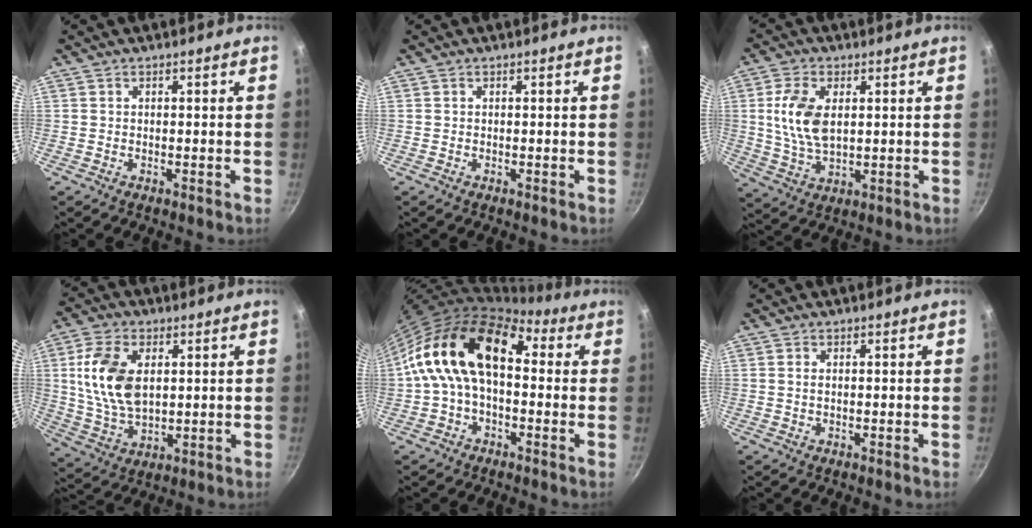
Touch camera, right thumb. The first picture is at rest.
{"total": 0.0}
{"total": 10.2, "force": [2.0, 5.9, 8.1], "torque": [-0.153, -0.008, 0.039]}
{"total": 13.7, "force": [2.8, 8.4, 10.5], "torque": [-0.188, -0.014, 0.059]}
{"total": 17.3, "force": [1.3, 10.8, 13.4], "torque": [-0.215, 0.043, 0.001]}
{"total": 0.9, "force": [0.2, 0.5, 0.7], "torque": [-0.014, 0.001, 0.003]}